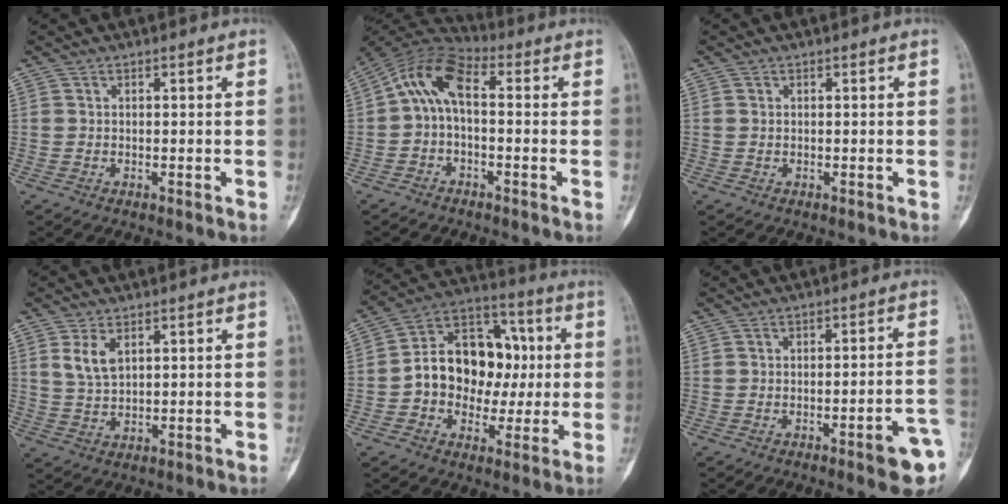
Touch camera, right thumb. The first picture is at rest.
{"total": 9.2, "force": [0.1, 5.0, 7.8], "torque": [-0.142, 0.034, -0.014]}
{"total": 0.0}
{"total": 4.4, "force": [2.1, 2.2, 3.1], "torque": [-0.057, -0.007, 0.047]}
{"total": 16.9, "force": [0.1, 12.8, 11.0], "torque": [-0.123, 0.038, -0.002]}
{"total": 8.3, "force": [-3.9, 1.5, 7.2], "torque": [-0.079, 0.025, -0.043]}